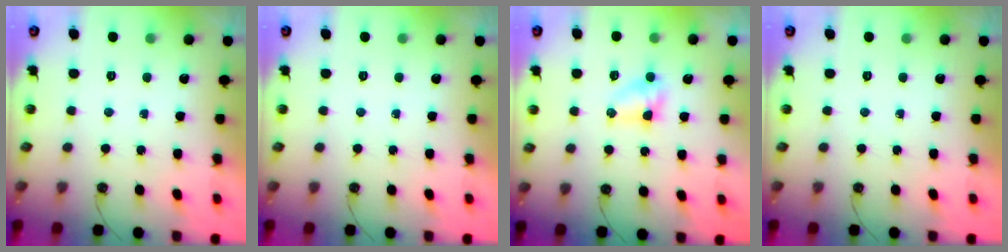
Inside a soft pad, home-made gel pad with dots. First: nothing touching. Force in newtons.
{"total": 0.0}
{"total": 4.5, "press": 4.1, "slide": 2.0}
{"total": 0.0}